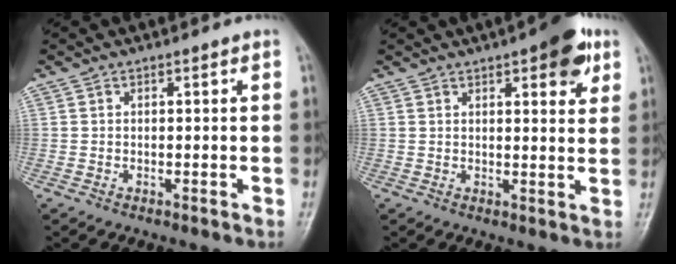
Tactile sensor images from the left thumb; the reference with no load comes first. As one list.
[{"total": 8.6, "force": [4.6, 3.0, 6.6], "torque": [-0.065, -0.015, 0.054]}]